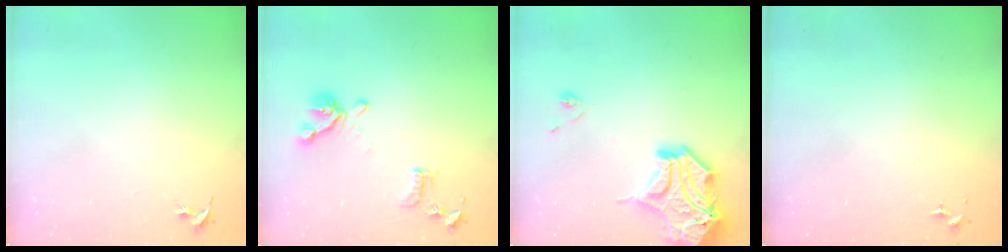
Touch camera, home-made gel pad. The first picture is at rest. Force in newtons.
{"total": 12.6, "press": 12.5, "slide": 1.4}
{"total": 16.5, "press": 16.3, "slide": 2.5}
{"total": 0.0}